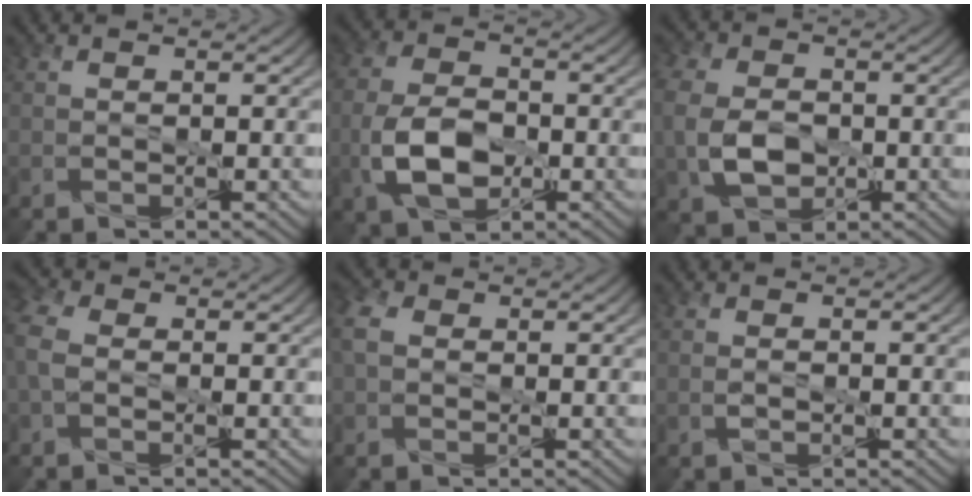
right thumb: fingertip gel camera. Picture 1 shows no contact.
{"total": 7.6, "force": [-2.4, 4.7, 5.5], "torque": [-0.128, -0.003, -0.050]}
{"total": 8.1, "force": [-1.3, 5.8, 5.6], "torque": [-0.158, -0.004, -0.032]}
{"total": 5.2, "force": [-0.5, 3.4, 3.9], "torque": [-0.116, 0.005, -0.017]}
{"total": 4.2, "force": [0.4, 3.0, 2.8], "torque": [-0.082, 0.011, 0.000]}
{"total": 1.0, "force": [-0.5, 0.5, 0.8], "torque": [-0.019, -0.001, -0.010]}